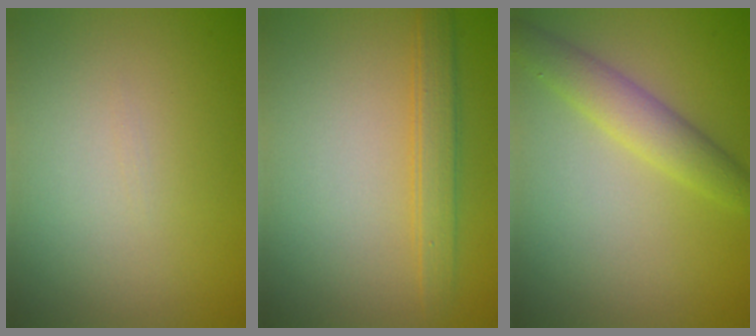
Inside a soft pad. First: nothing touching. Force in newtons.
{"total": 2.7, "press": 2.7, "slide": 0.1}
{"total": 3.6, "press": 3.6, "slide": 0.1}